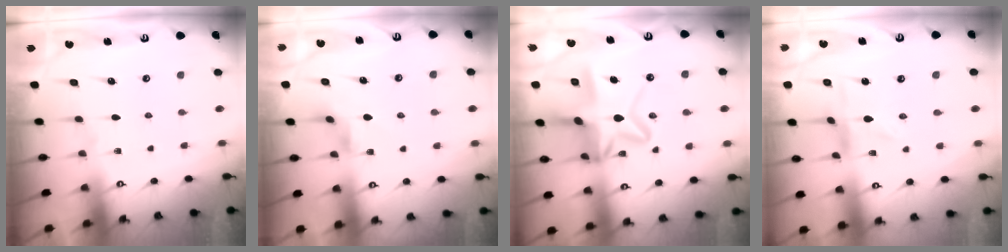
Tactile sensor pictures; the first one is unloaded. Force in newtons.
{"total": 2.1, "press": 2.1, "slide": 0.3}
{"total": 14.4, "press": 14.4, "slide": 1.0}
{"total": 0.0}